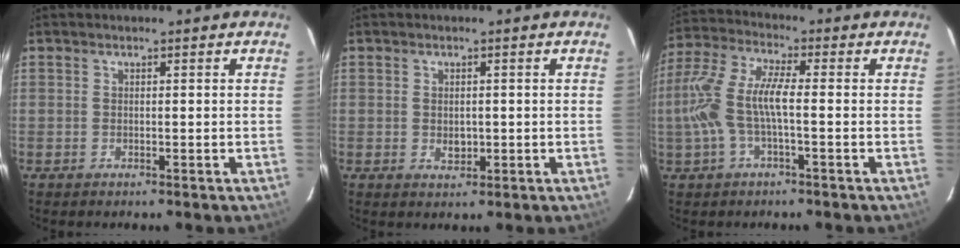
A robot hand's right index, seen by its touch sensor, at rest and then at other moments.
{"total": 2.5, "force": [-0.2, 1.8, 1.6], "torque": [-0.025, -0.001, 0.000]}
{"total": 10.7, "force": [-1.9, 2.8, 10.2], "torque": [-0.221, 0.004, -0.035]}